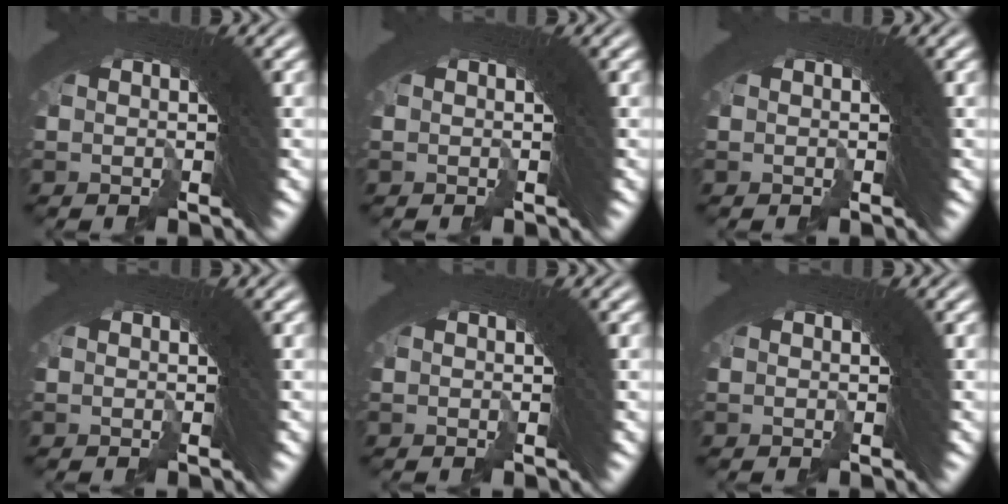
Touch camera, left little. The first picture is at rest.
{"total": 0.0}
{"total": 0.0}
{"total": 0.0}
{"total": 0.0}
{"total": 0.0}